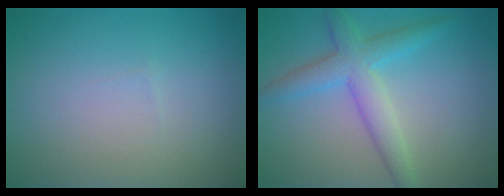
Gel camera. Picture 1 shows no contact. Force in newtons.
{"total": 4.1, "press": 4.1, "slide": 0.2}